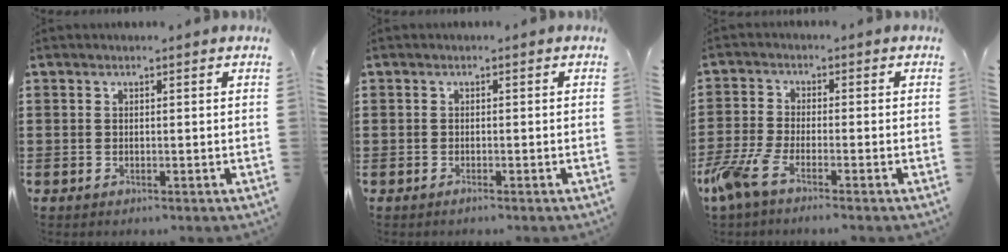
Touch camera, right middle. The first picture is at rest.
{"total": 0.6, "force": [-0.5, -0.1, 0.3], "torque": [-0.010, -0.007, -0.007]}
{"total": 4.9, "force": [-3.1, 0.9, 3.6], "torque": [-0.110, -0.021, -0.068]}